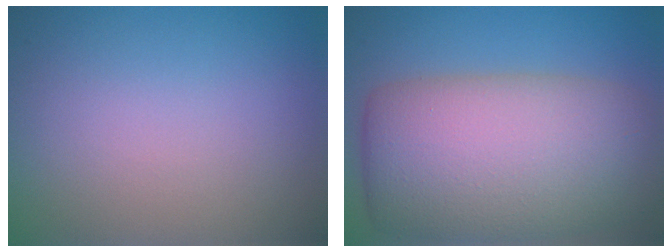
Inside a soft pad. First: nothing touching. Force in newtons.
{"total": 12.3, "press": 12.3, "slide": 0.8}